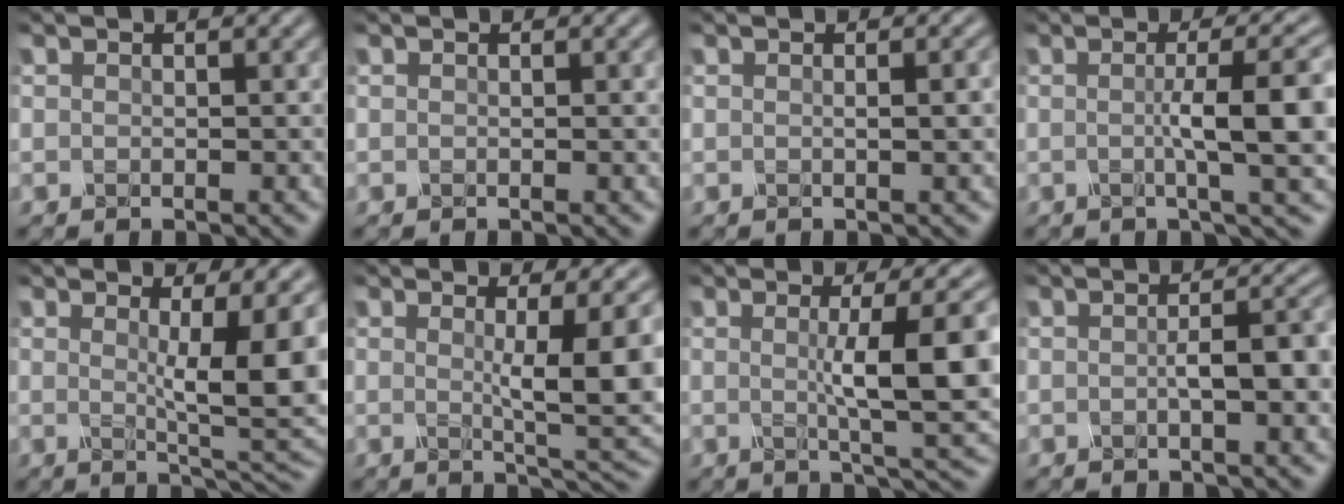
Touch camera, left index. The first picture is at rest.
{"total": 0.6, "force": [0.2, 0.2, 0.5], "torque": [-0.012, 0.002, 0.006]}
{"total": 1.4, "force": [-0.2, 0.1, 1.4], "torque": [-0.027, 0.001, -0.002]}
{"total": 6.3, "force": [-0.1, 0.9, 6.3], "torque": [-0.095, 0.007, -0.003]}
{"total": 6.3, "force": [1.2, 1.2, 6.1], "torque": [-0.090, -0.013, 0.023]}
{"total": 5.8, "force": [0.6, 0.9, 5.7], "torque": [-0.088, -0.007, 0.014]}
{"total": 7.5, "force": [0.5, 1.2, 7.4], "torque": [-0.105, 0.002, 0.009]}
{"total": 3.5, "force": [-0.7, 1.0, 3.3], "torque": [-0.061, 0.004, -0.010]}